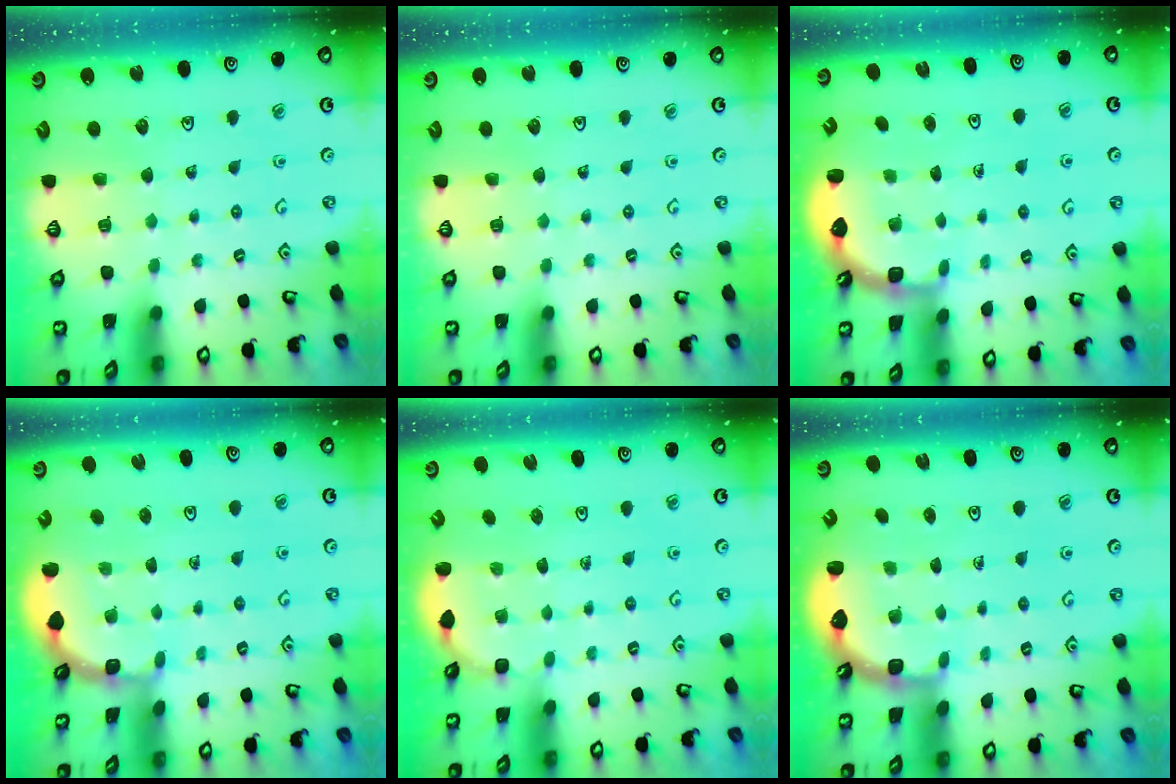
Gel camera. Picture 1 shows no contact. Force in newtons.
{"total": 0.0}
{"total": 2.3, "press": 1.8, "slide": 1.3}
{"total": 1.9, "press": 1.9, "slide": 0.2}
{"total": 2.5, "press": 2.2, "slide": 1.2}
{"total": 2.3, "press": 1.8, "slide": 1.3}